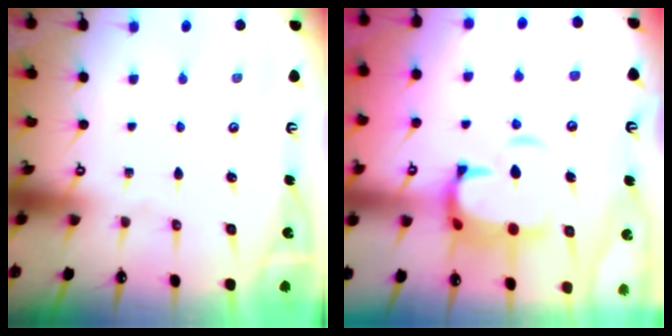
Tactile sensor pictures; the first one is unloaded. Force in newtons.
{"total": 4.7, "press": 4.4, "slide": 1.6}